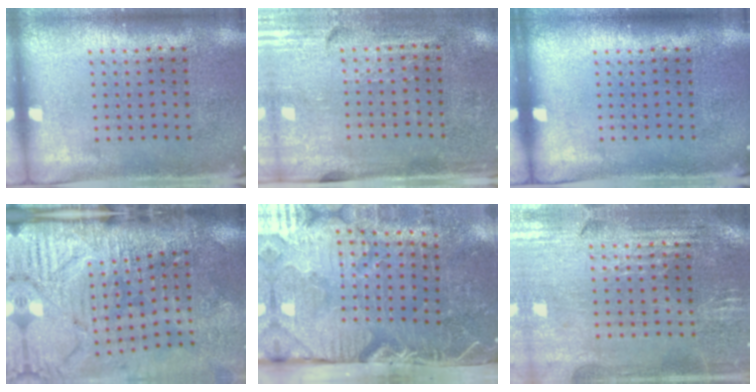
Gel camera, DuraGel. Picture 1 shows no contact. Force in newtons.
{"total": 3.4, "press": 3.0, "slide": 1.6}
{"total": 0.0}
{"total": 4.4, "press": 3.8, "slide": 2.2}
{"total": 5.4, "press": 4.4, "slide": 3.2}
{"total": 1.8, "press": 1.7, "slide": 0.4}